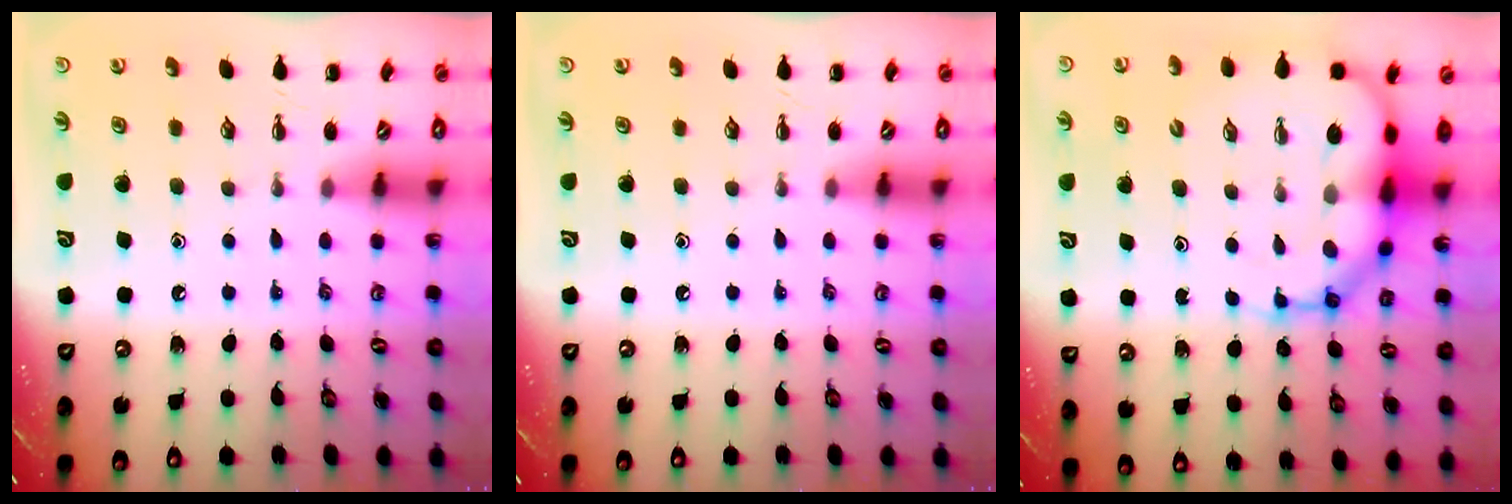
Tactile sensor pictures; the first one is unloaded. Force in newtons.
{"total": 0.0}
{"total": 15.5, "press": 15.0, "slide": 4.1}